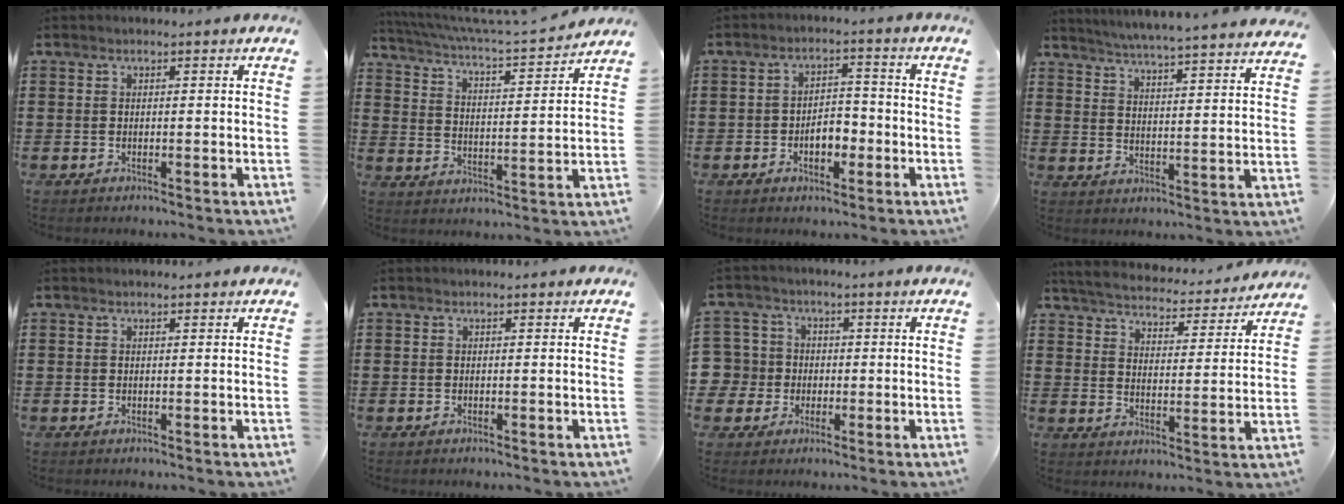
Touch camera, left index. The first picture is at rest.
{"total": 4.3, "force": [3.9, 0.1, 1.7], "torque": [-0.053, -0.034, 0.058]}
{"total": 4.6, "force": [-1.6, 2.6, 3.5], "torque": [-0.056, 0.005, -0.033]}
{"total": 4.6, "force": [4.4, -1.1, 0.9], "torque": [-0.037, -0.039, 0.071]}
{"total": 0.0}
{"total": 0.0}
{"total": 5.3, "force": [-0.6, 5.2, 0.5], "torque": [-0.047, 0.007, -0.016]}
{"total": 4.8, "force": [4.8, 0.0, 0.4], "torque": [-0.035, -0.041, 0.079]}